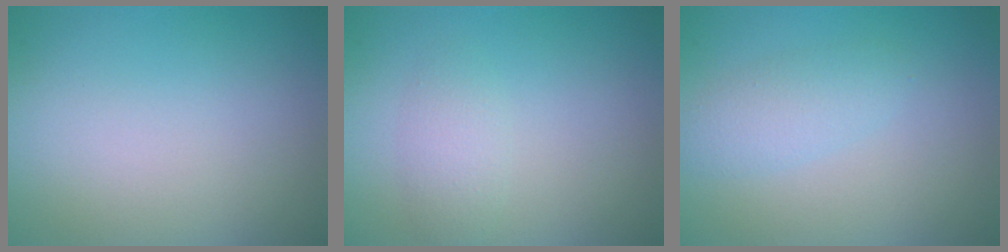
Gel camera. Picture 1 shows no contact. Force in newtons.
{"total": 1.7, "press": 1.7, "slide": 0.0}
{"total": 2.0, "press": 2.0, "slide": 0.1}